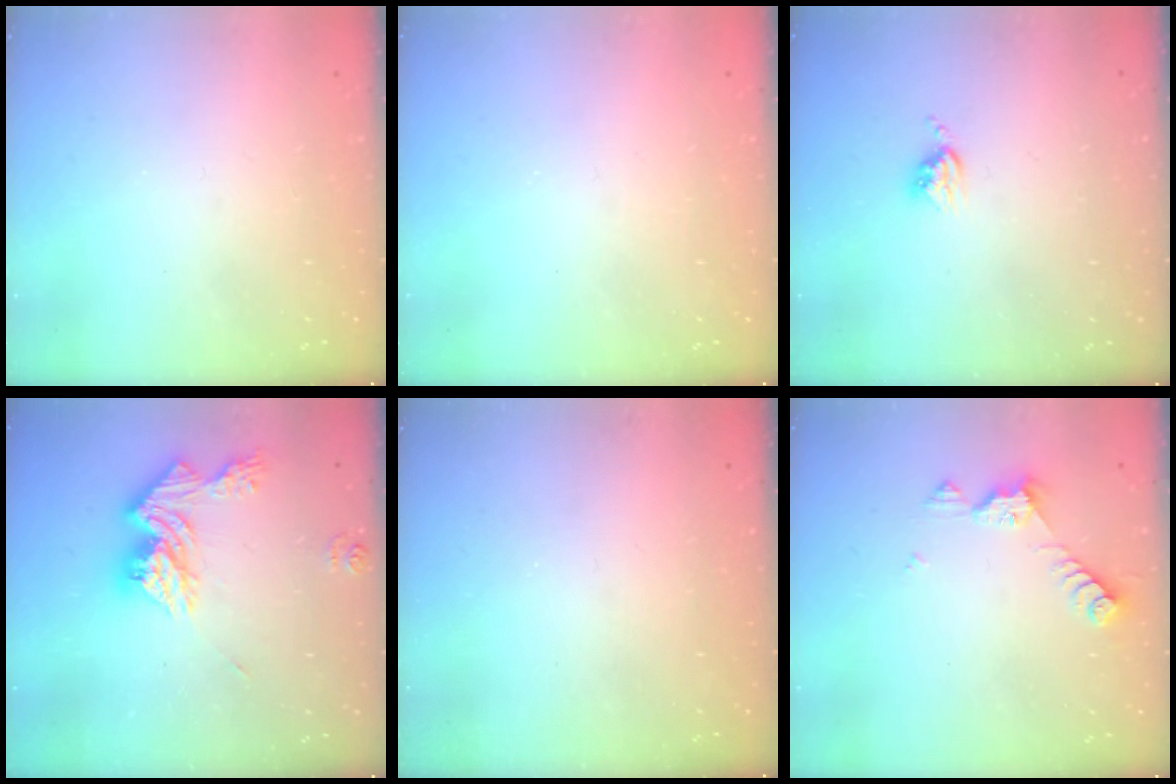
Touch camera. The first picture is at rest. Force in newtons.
{"total": 0.0}
{"total": 3.9, "press": 3.9, "slide": 0.5}
{"total": 14.7, "press": 14.7, "slide": 1.2}
{"total": 0.0}
{"total": 6.7, "press": 6.7, "slide": 0.4}